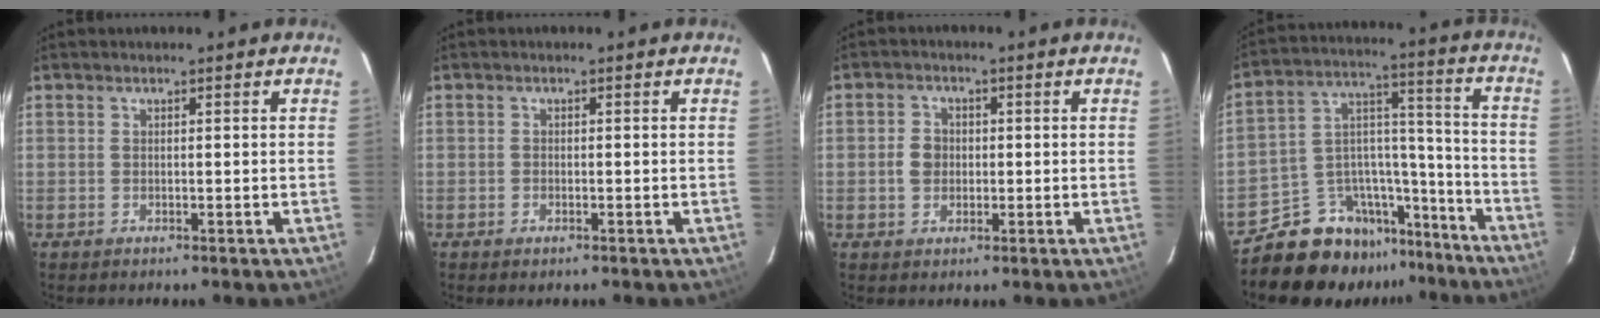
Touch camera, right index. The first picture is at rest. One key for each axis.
{"total": 1.0, "fx": -0.7, "fy": 0.6, "fz": 0.5, "tx": -0.009, "ty": -0.002, "tz": -0.013}
{"total": 3.6, "fx": -0.4, "fy": 3.2, "fz": 1.6, "tx": -0.029, "ty": 0.011, "tz": -0.005}
{"total": 15.6, "fx": -12.9, "fy": 8.2, "fz": 3.2, "tx": -0.053, "ty": 0.080, "tz": -0.193}